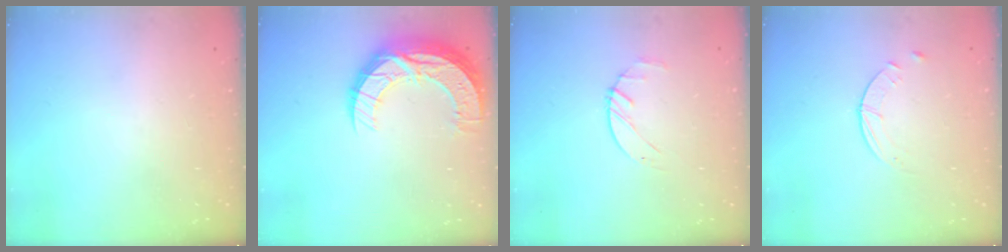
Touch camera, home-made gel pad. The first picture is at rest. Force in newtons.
{"total": 15.3, "press": 15.3, "slide": 1.1}
{"total": 1.9, "press": 1.9, "slide": 0.3}
{"total": 2.6, "press": 2.5, "slide": 0.3}